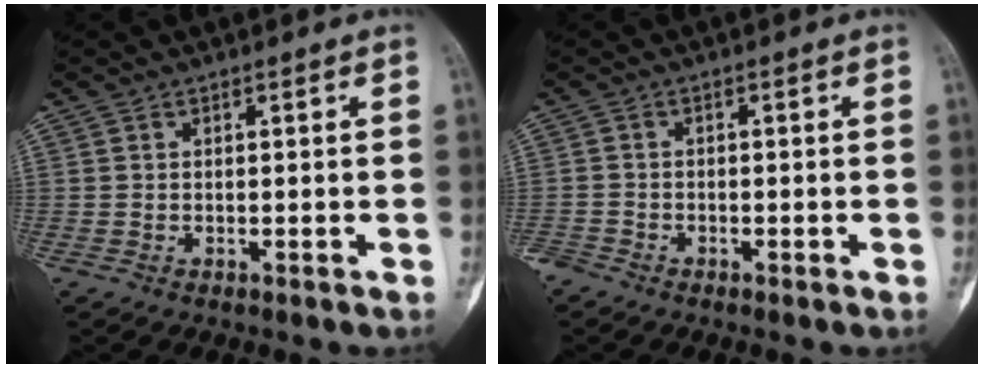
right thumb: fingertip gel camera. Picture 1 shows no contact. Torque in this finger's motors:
{"motor_torque": [2.58, -1.37, 0.14, -0.81, -0.01]}